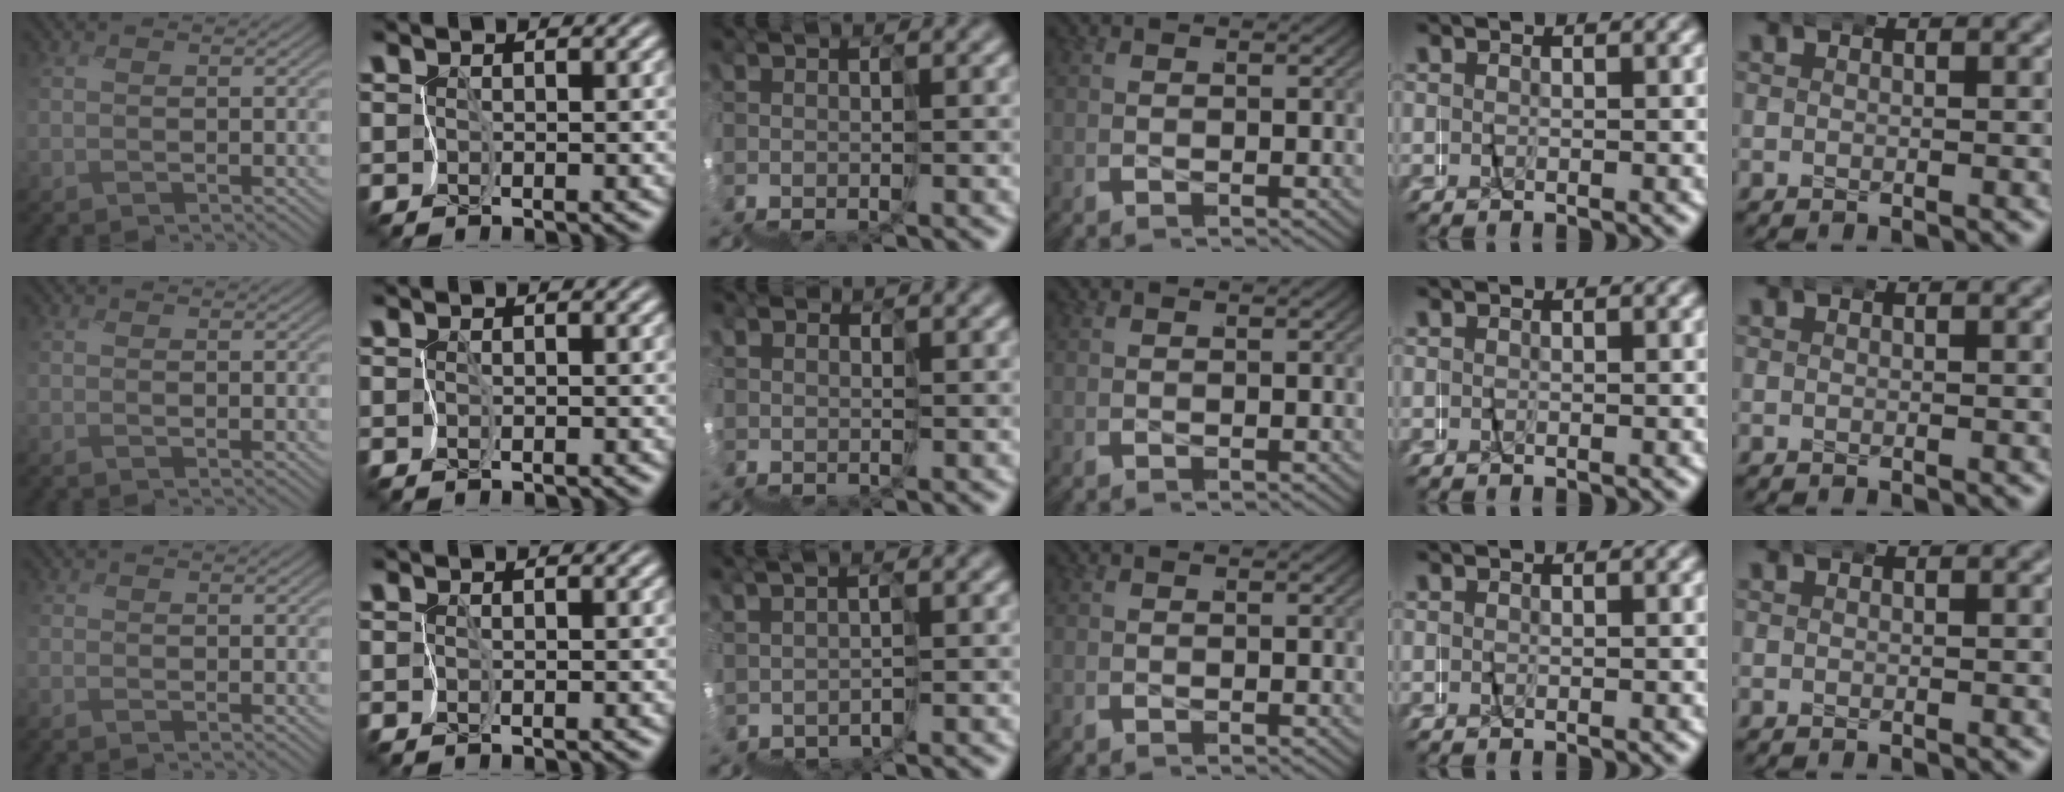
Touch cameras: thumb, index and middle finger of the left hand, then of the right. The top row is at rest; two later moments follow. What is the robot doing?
{"motion": "wrap", "object": "netting"}